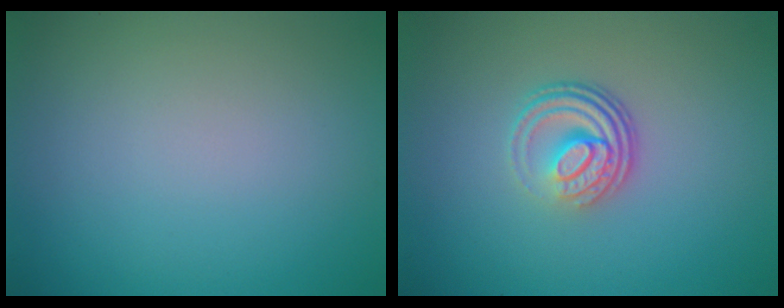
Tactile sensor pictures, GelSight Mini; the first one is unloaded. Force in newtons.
{"total": 4.0, "press": 2.7, "slide": 3.0}